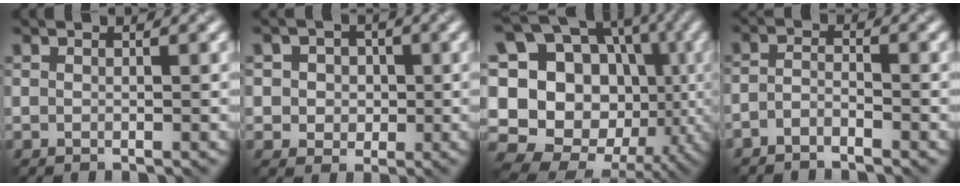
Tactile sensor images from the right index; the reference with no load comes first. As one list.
[{"total": 3.8, "force": [0.8, 3.4, 1.4], "torque": [-0.011, 0.013, 0.005]}, {"total": 21.6, "force": [-2.7, 18.5, 10.8], "torque": [-0.214, 0.035, -0.061]}, {"total": 1.6, "force": [-1.4, 0.4, 0.7], "torque": [-0.018, 0.001, -0.033]}]